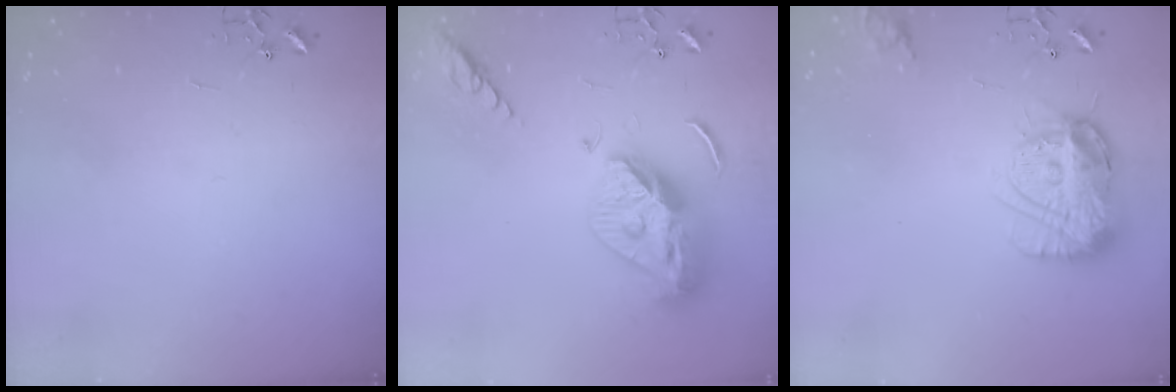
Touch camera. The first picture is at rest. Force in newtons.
{"total": 15.9, "press": 15.8, "slide": 1.5}
{"total": 14.7, "press": 14.7, "slide": 1.0}